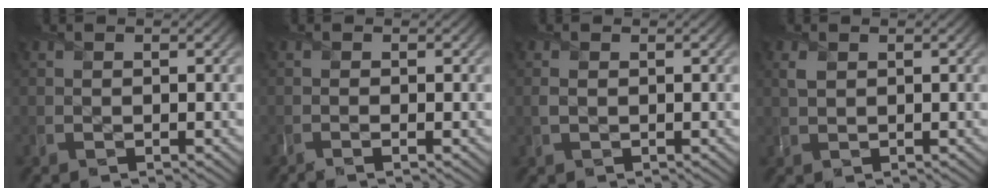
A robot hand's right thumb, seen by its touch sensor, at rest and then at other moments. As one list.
[{"total": 1.0, "force": [-0.3, 0.1, 1.0], "torque": [-0.014, 0.000, -0.014]}, {"total": 1.1, "force": [0.2, 0.7, 0.8], "torque": [-0.024, -0.001, 0.002]}, {"total": 1.3, "force": [0.7, 0.7, 0.8], "torque": [-0.022, 0.002, 0.014]}]